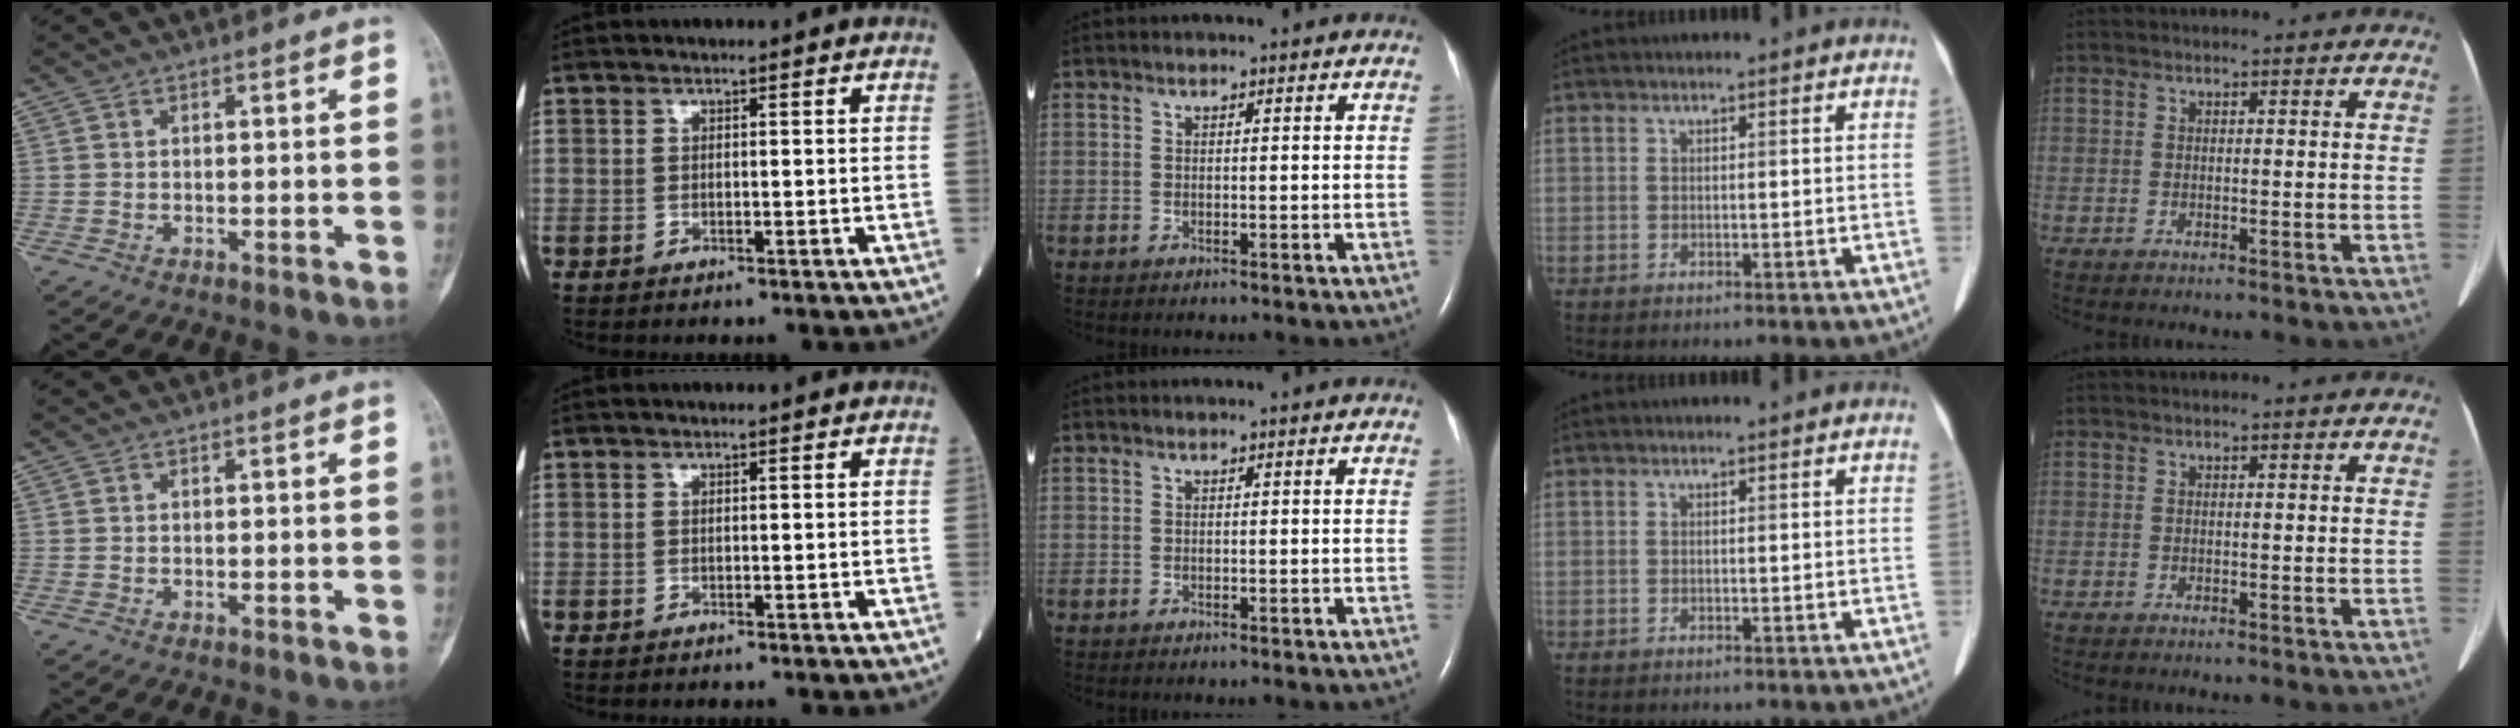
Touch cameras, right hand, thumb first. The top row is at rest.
{}